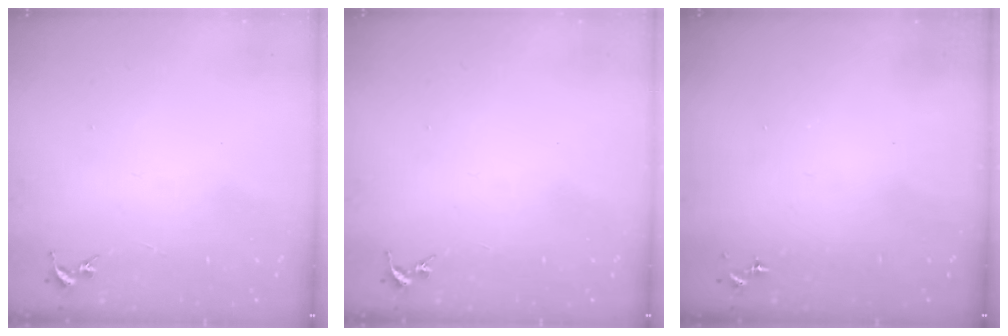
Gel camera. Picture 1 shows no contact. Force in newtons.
{"total": 0.0}
{"total": 0.0}